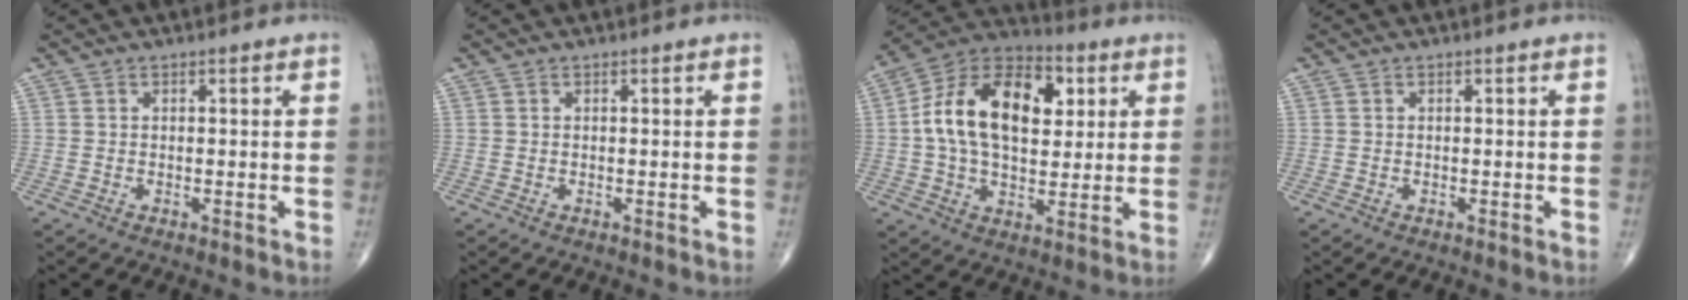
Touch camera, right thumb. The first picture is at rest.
{"total": 0.0}
{"total": 20.0, "force": [3.9, 12.2, 15.3], "torque": [-0.238, 0.012, 0.058]}
{"total": 0.0}